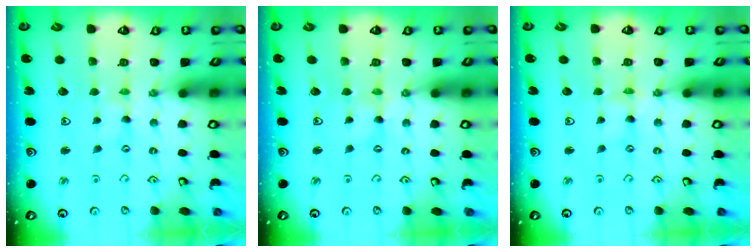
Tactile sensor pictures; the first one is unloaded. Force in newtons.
{"total": 0.0}
{"total": 0.0}